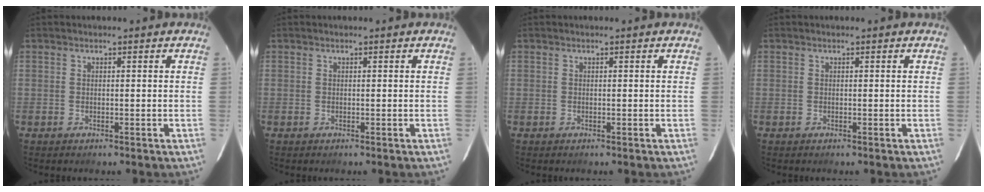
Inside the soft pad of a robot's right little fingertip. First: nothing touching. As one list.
[{"total": 0.0}, {"total": 0.0}, {"total": 0.0}]